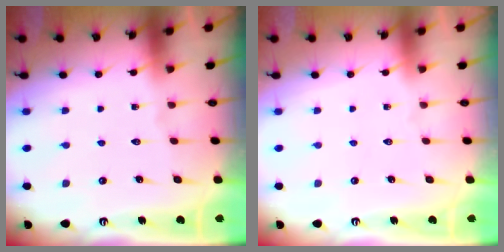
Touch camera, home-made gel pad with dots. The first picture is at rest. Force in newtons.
{"total": 0.0}